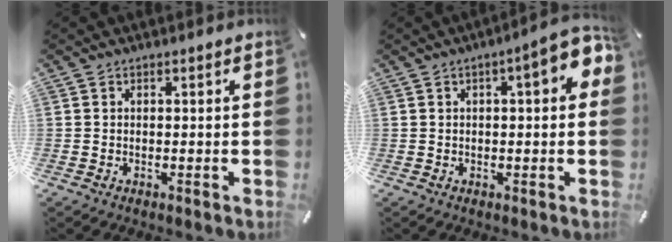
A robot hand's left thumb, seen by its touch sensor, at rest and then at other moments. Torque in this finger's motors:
{"motor_torque": [1.47, 1.86, 0.70, -0.63, 0.25]}